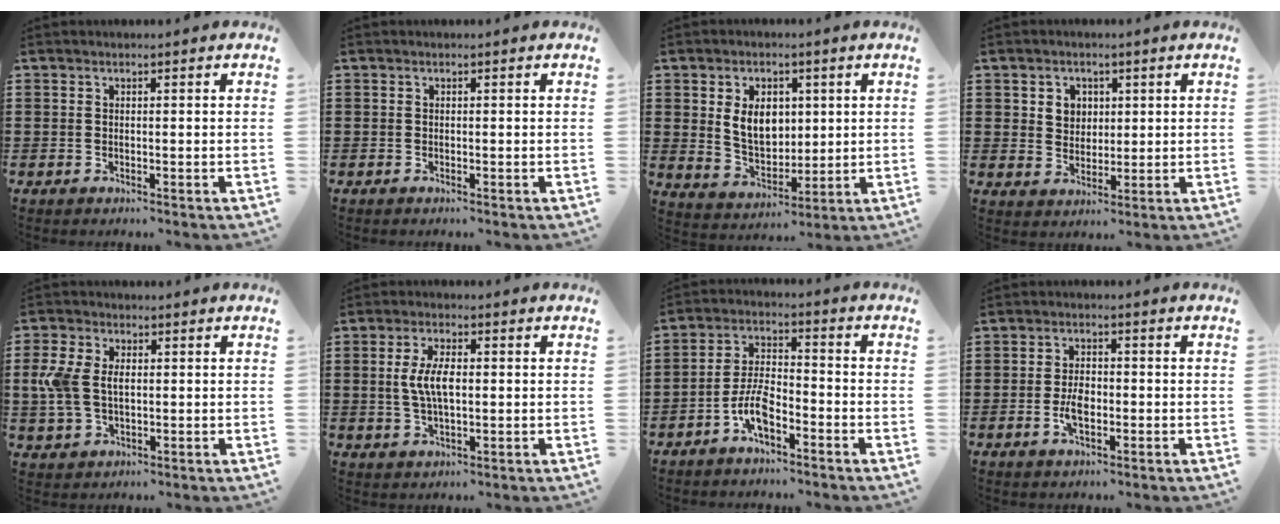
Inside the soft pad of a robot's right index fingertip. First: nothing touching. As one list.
[{"total": 0.0}, {"total": 7.2, "force": [1.5, 5.0, 5.0], "torque": [-0.094, 0.009, 0.025]}, {"total": 3.4, "force": [1.3, 3.0, 0.9], "torque": [-0.023, 0.008, 0.021]}, {"total": 5.7, "force": [0.3, 3.7, 4.3], "torque": [-0.119, 0.003, -0.004]}, {"total": 5.7, "force": [0.4, 2.3, 5.3], "torque": [-0.117, 0.002, 0.000]}, {"total": 6.2, "force": [-3.5, 2.4, 4.5], "torque": [-0.107, 0.002, -0.073]}, {"total": 4.0, "force": [-0.9, 2.1, 3.3], "torque": [-0.073, 0.000, -0.019]}]